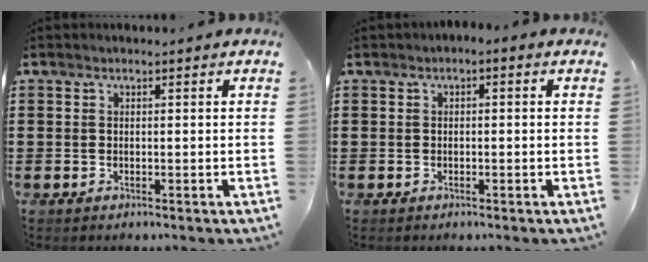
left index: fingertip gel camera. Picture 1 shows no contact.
{"total": 0.8, "force": [-0.6, 0.3, 0.4], "torque": [-0.010, 0.000, -0.014]}